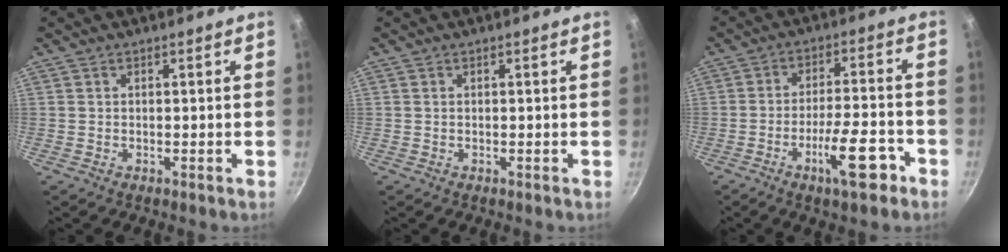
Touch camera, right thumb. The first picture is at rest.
{"total": 0.0}
{"total": 10.4, "force": [-5.3, 2.9, 8.5], "torque": [-0.123, 0.033, -0.085]}